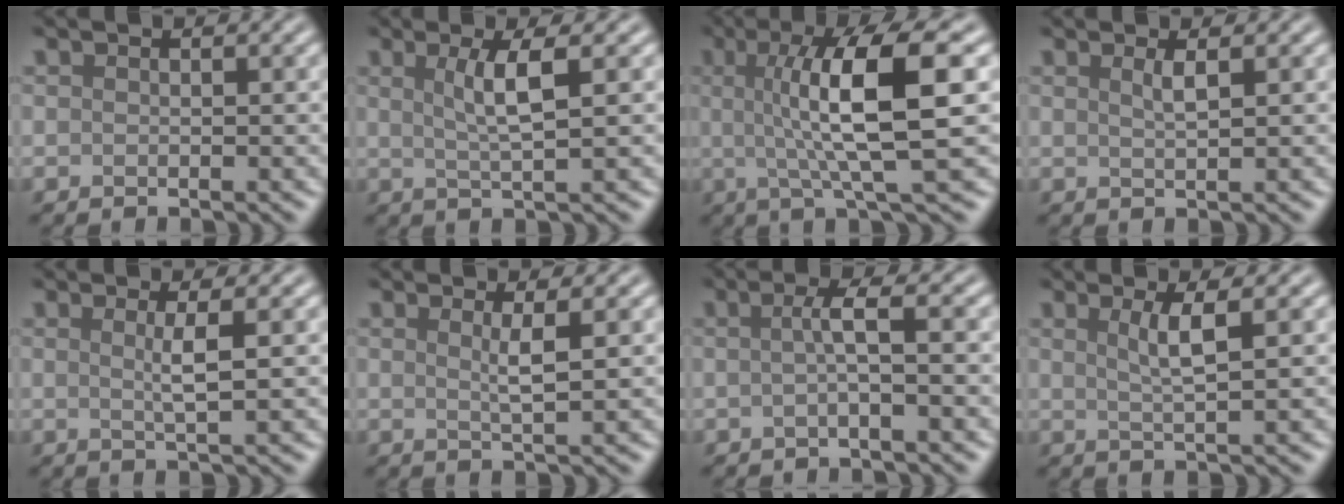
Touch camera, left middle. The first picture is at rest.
{"total": 3.4, "force": [0.9, 0.6, 3.3], "torque": [-0.056, 0.000, 0.017]}
{"total": 9.4, "force": [1.2, 2.2, 9.1], "torque": [-0.123, 0.005, 0.018]}
{"total": 1.4, "force": [0.6, 0.4, 1.2], "torque": [-0.016, 0.001, 0.008]}
{"total": 2.2, "force": [0.4, 0.4, 2.1], "torque": [-0.036, -0.001, 0.001]}
{"total": 2.0, "force": [0.6, 0.4, 1.8], "torque": [-0.031, -0.003, 0.005]}
{"total": 2.4, "force": [-0.1, 0.4, 2.4], "torque": [-0.043, -0.001, -0.006]}
{"total": 2.7, "force": [0.9, 0.5, 2.5], "torque": [-0.042, -0.001, 0.014]}